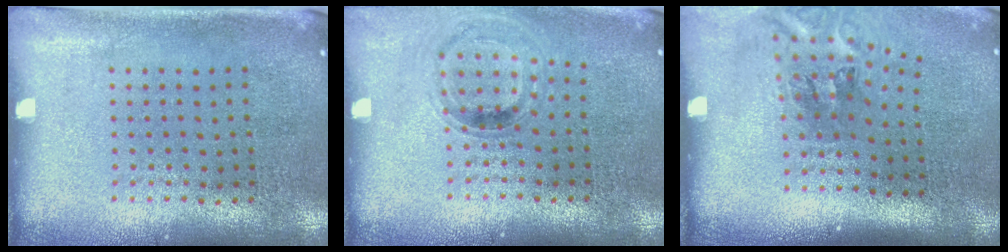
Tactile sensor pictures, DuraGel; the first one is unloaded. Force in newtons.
{"total": 0.9, "press": 0.9, "slide": 0.1}
{"total": 2.1, "press": 1.4, "slide": 1.7}